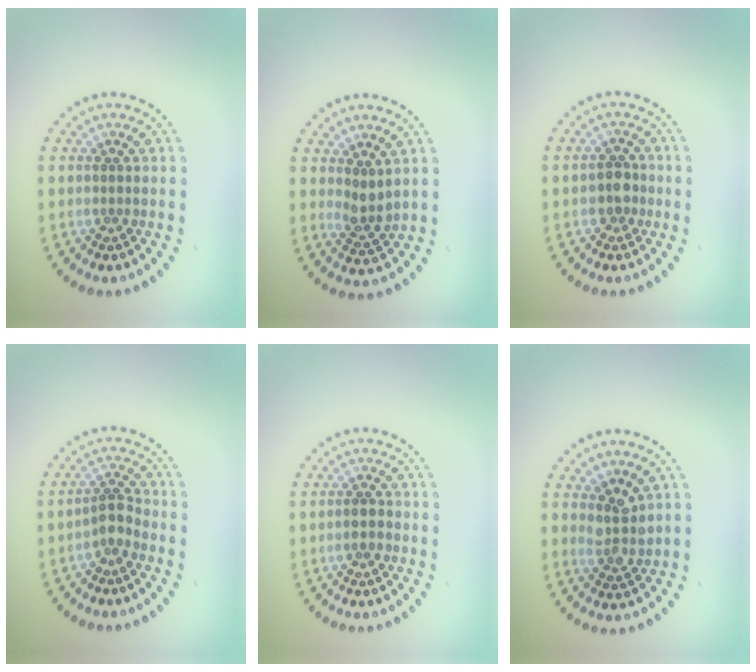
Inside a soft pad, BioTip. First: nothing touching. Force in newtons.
{"total": 2.0, "press": 1.7, "slide": 1.1}
{"total": 1.9, "press": 1.7, "slide": 0.7}
{"total": 2.0, "press": 1.6, "slide": 1.2}
{"total": 1.5, "press": 1.4, "slide": 0.6}
{"total": 2.5, "press": 2.2, "slide": 1.2}